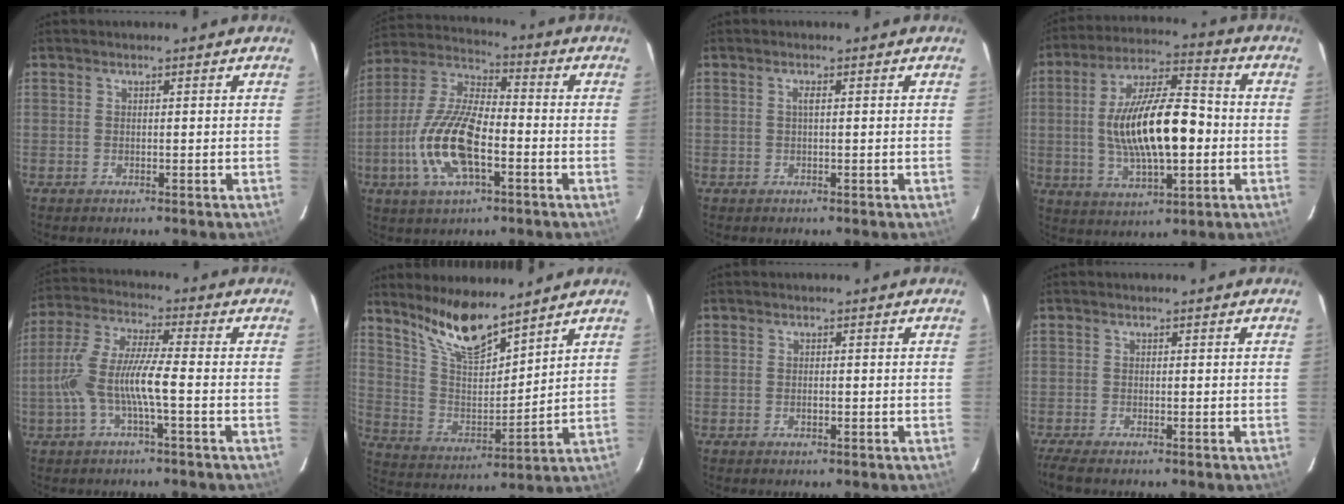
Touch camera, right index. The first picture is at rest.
{"total": 16.0, "force": [-4.9, 6.3, 13.9], "torque": [-0.294, -0.005, -0.095]}
{"total": 0.9, "force": [0.1, 0.0, 0.9], "torque": [-0.017, 0.003, 0.000]}
{"total": 17.8, "force": [-1.3, 6.4, 16.5], "torque": [-0.304, 0.010, -0.019]}
{"total": 10.5, "force": [-2.6, 1.5, 10.0], "torque": [-0.214, 0.004, -0.048]}
{"total": 12.9, "force": [10.4, 2.8, 7.0], "torque": [-0.133, -0.003, 0.205]}
{"total": 1.0, "force": [-0.4, 0.6, 0.8], "torque": [-0.015, 0.001, -0.006]}
{"total": 2.9, "force": [-2.4, 0.2, 1.8], "torque": [-0.045, -0.013, -0.046]}